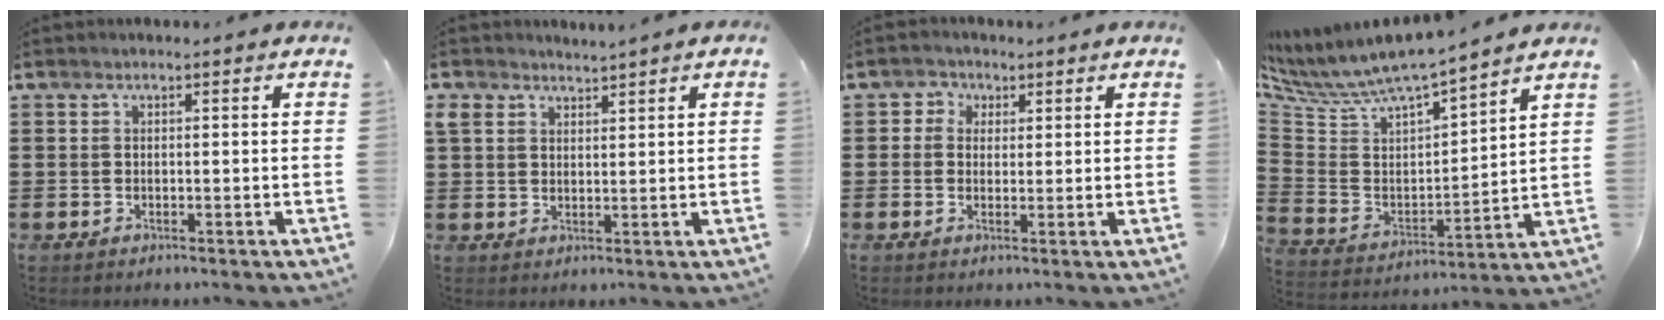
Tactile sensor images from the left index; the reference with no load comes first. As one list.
[{"total": 2.4, "force": [2.0, 1.2, 0.5], "torque": [-0.018, 0.007, 0.038]}, {"total": 2.3, "force": [0.6, 2.2, -0.1], "torque": [-0.011, 0.010, 0.007]}, {"total": 7.4, "force": [6.6, 1.8, 2.8], "torque": [-0.089, -0.049, 0.110]}]